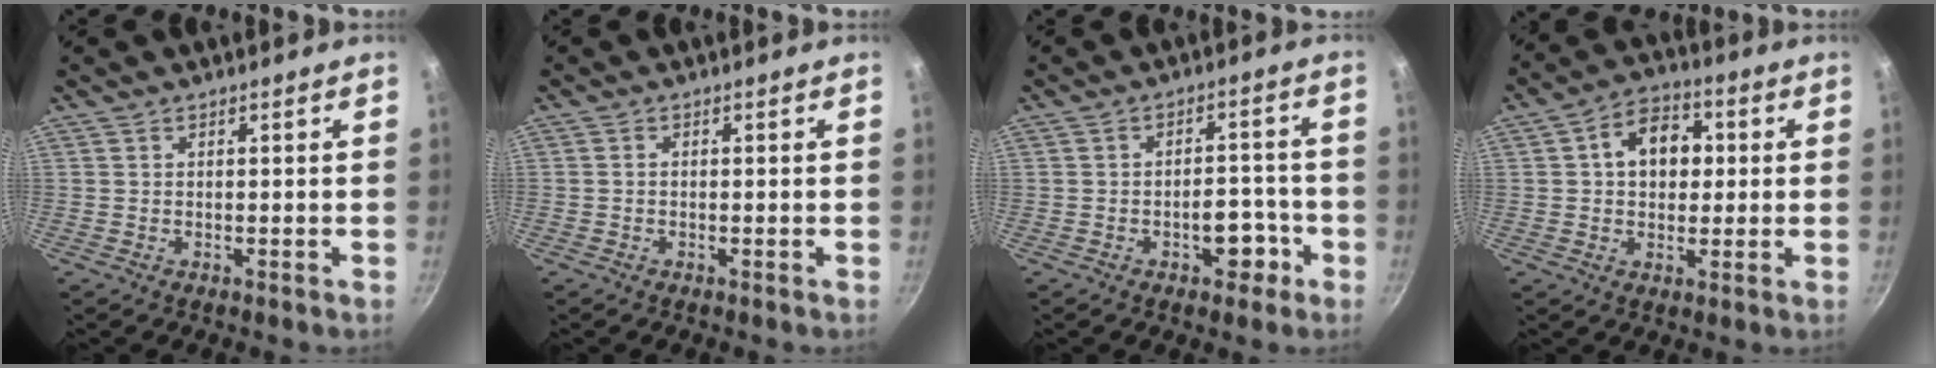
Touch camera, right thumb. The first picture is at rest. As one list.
[{"total": 0.5, "force": [-0.2, 0.4, 0.3], "torque": [-0.003, 0.003, -0.006]}, {"total": 6.4, "force": [-2.8, 3.8, 4.3], "torque": [-0.024, 0.030, -0.034]}, {"total": 9.9, "force": [1.5, 7.3, 6.5], "torque": [-0.060, 0.014, 0.011]}]